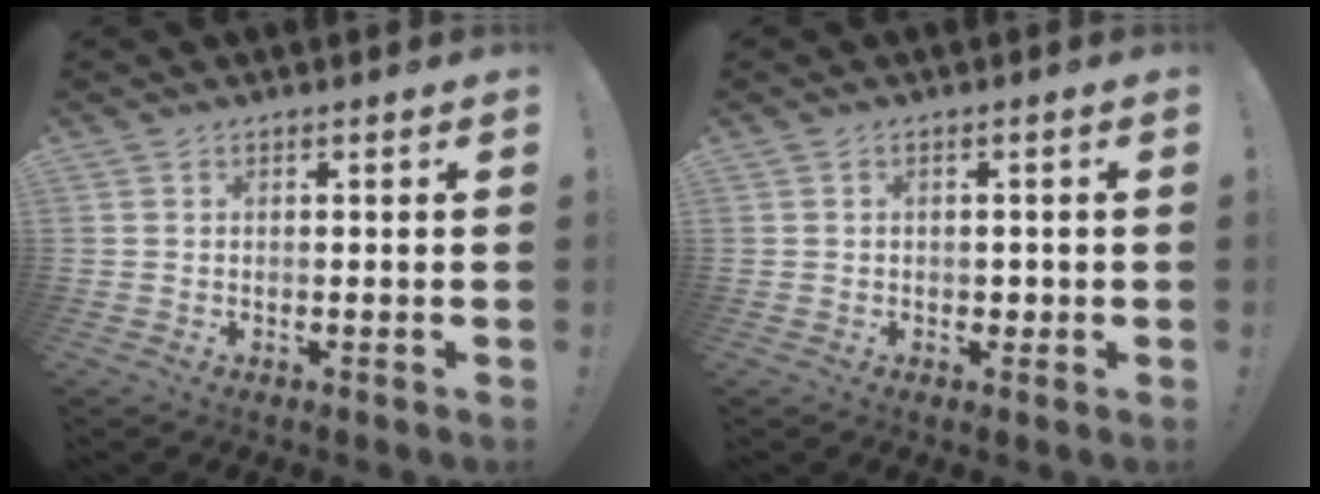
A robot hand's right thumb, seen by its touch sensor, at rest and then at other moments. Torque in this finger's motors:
{"motor_torque": [0.00, 0.04, -0.03, 0.03, 0.01]}